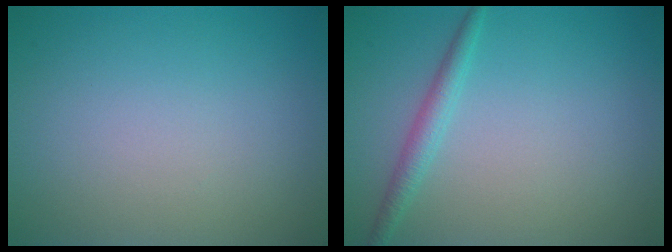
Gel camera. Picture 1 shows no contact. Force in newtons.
{"total": 1.8, "press": 1.8, "slide": 0.0}